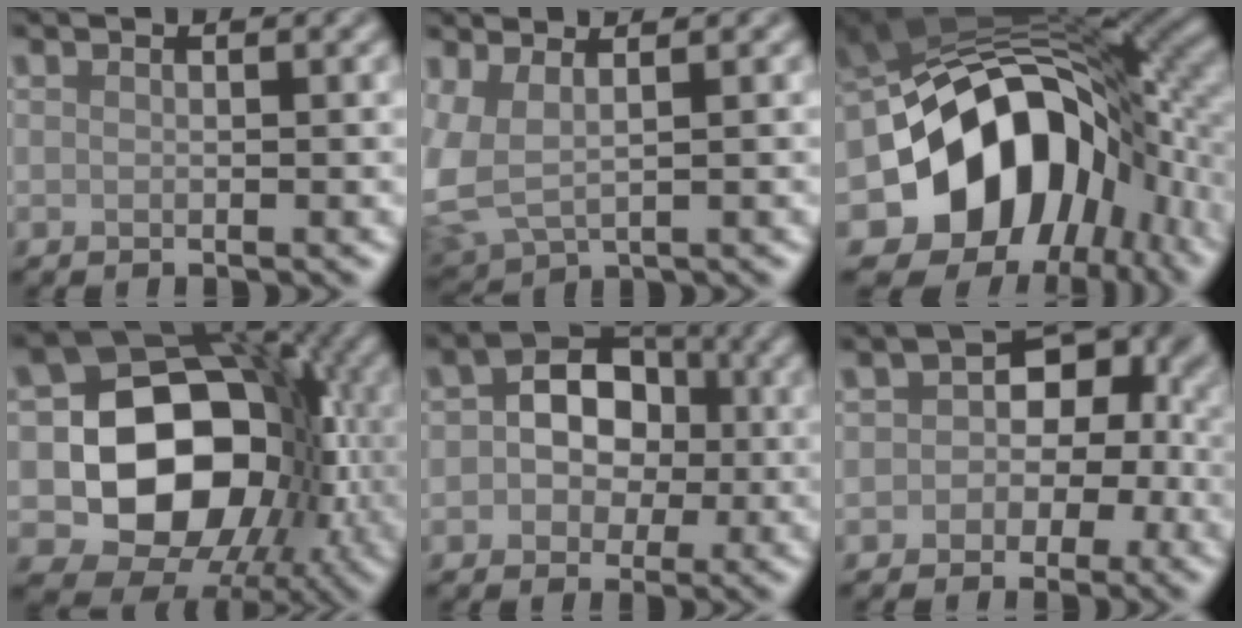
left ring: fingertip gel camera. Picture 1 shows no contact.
{"total": 4.3, "force": [1.2, 2.0, 3.6], "torque": [-0.102, -0.002, 0.026]}
{"total": 15.4, "force": [-4.4, 11.0, 9.8], "torque": [-0.149, -0.014, -0.082]}
{"total": 15.0, "force": [-2.0, 11.7, 9.2], "torque": [-0.096, -0.003, -0.053]}
{"total": 5.8, "force": [0.2, 4.6, 3.6], "torque": [-0.037, 0.007, -0.012]}
{"total": 6.8, "force": [-0.6, 5.4, 4.1], "torque": [0.012, 0.009, -0.035]}